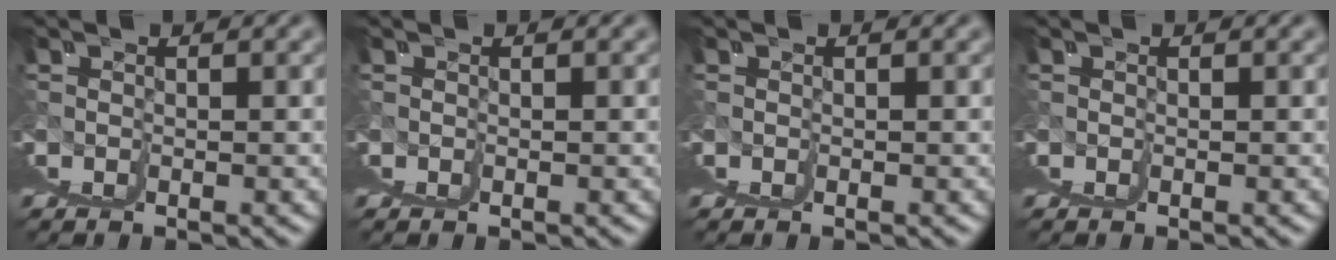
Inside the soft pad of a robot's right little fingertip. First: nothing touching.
{"total": 0.0}
{"total": 0.0}
{"total": 0.0}